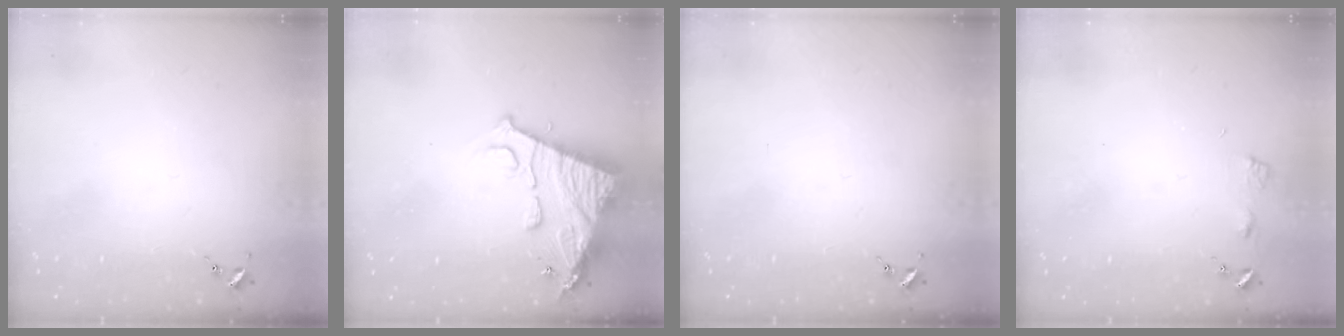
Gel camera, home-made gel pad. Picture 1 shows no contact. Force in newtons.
{"total": 17.7, "press": 17.6, "slide": 1.6}
{"total": 0.0}
{"total": 3.5, "press": 3.4, "slide": 0.5}